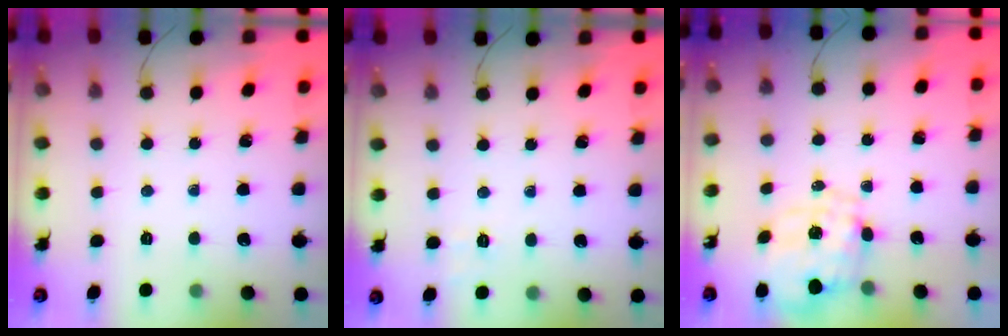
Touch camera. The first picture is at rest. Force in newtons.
{"total": 1.8, "press": 0.9, "slide": 1.6}
{"total": 2.0, "press": 1.7, "slide": 1.1}